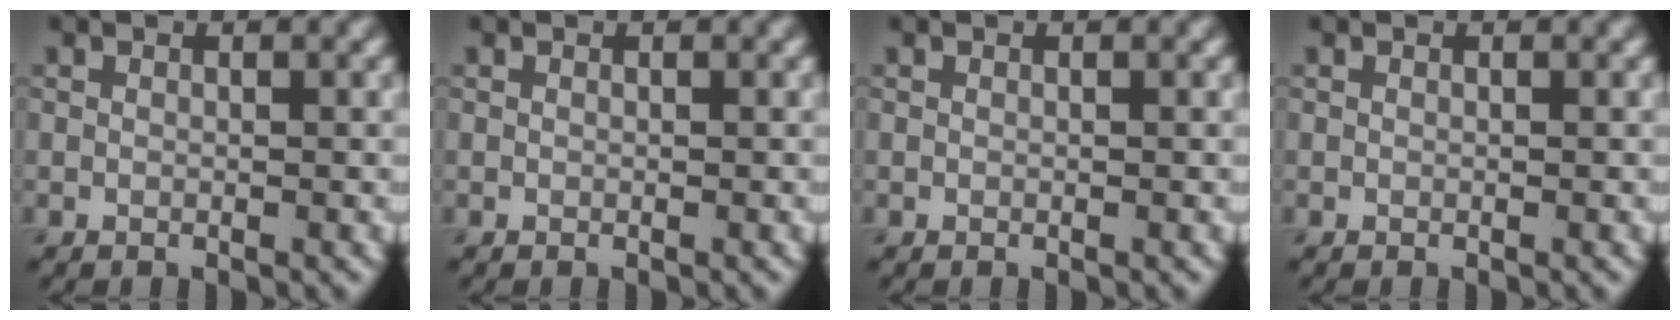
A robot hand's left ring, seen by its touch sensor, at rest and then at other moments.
{"total": 0.0}
{"total": 0.0}
{"total": 0.0}